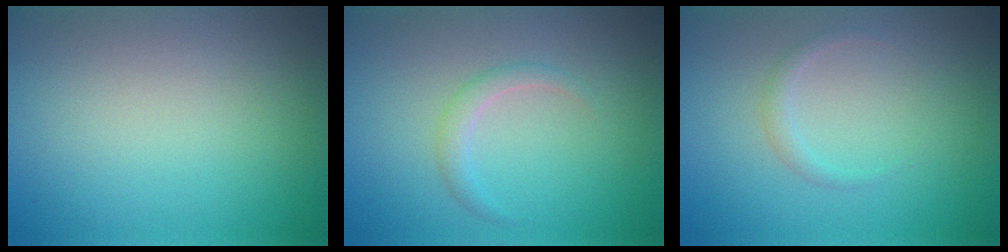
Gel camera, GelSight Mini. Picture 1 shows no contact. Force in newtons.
{"total": 1.3, "press": 1.2, "slide": 0.1}
{"total": 1.0, "press": 1.0, "slide": 0.1}